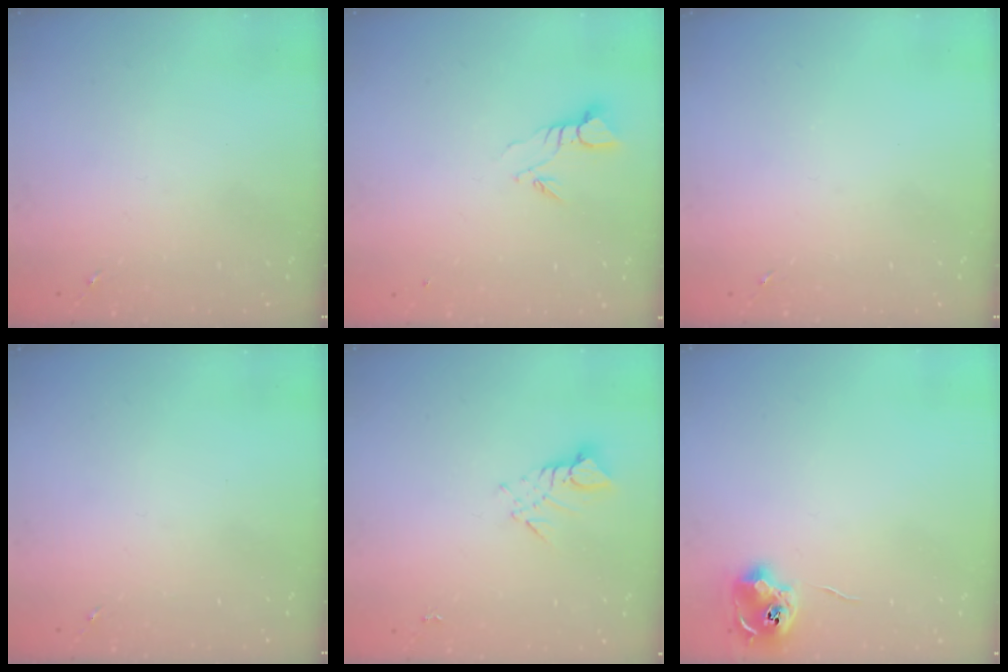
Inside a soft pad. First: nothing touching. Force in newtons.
{"total": 3.7, "press": 3.7, "slide": 0.2}
{"total": 0.0}
{"total": 0.0}
{"total": 4.2, "press": 4.2, "slide": 0.2}
{"total": 8.8, "press": 8.8, "slide": 0.1}